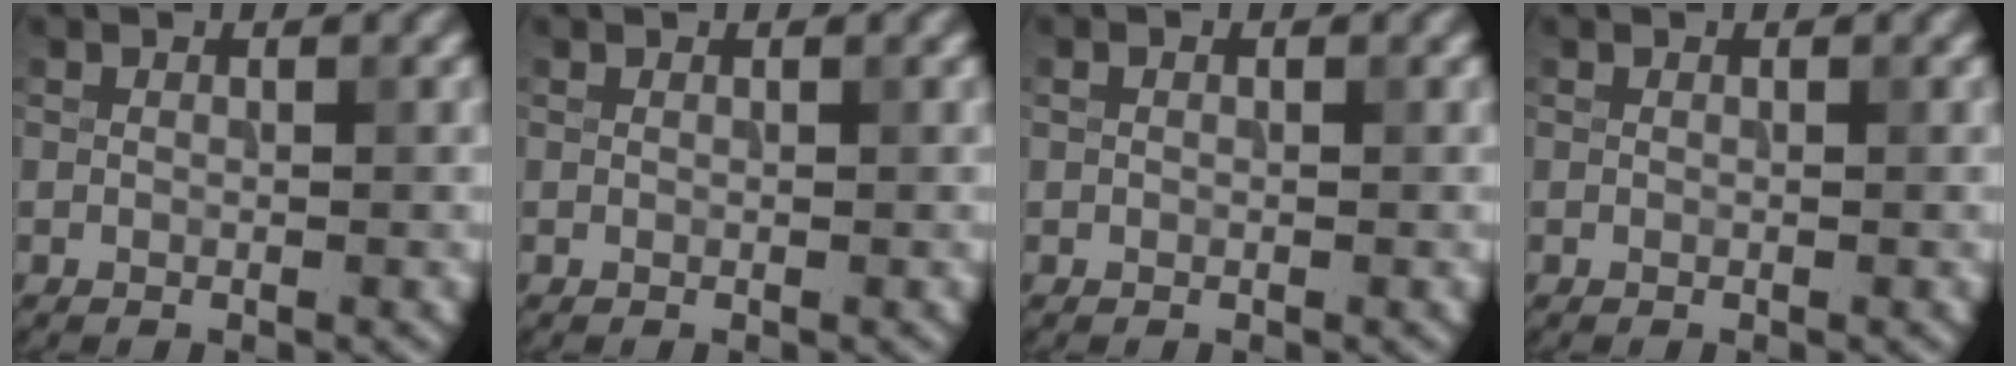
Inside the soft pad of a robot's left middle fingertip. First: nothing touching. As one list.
[{"total": 0.0}, {"total": 0.6, "force": [0.1, 0.5, 0.3], "torque": [-0.004, -0.001, 0.001]}, {"total": 0.0}]